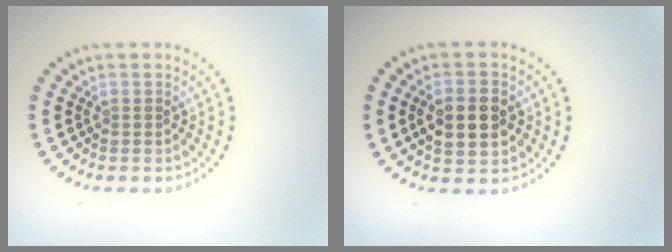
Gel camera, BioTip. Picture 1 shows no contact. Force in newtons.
{"total": 4.5, "press": 4.5, "slide": 0.2}